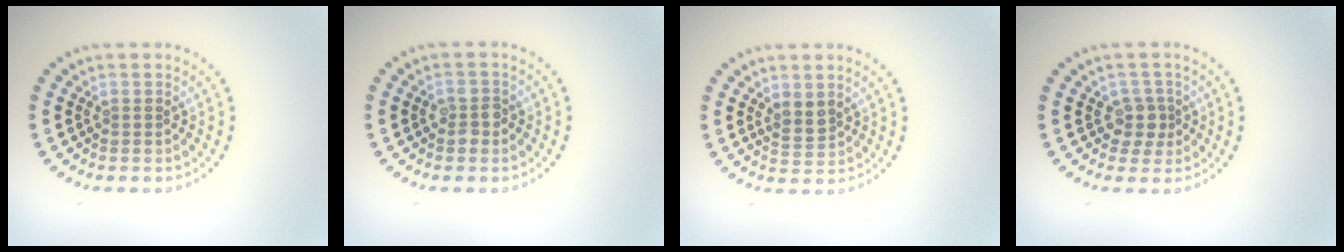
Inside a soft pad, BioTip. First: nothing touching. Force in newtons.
{"total": 1.8, "press": 1.8, "slide": 0.3}
{"total": 1.8, "press": 1.6, "slide": 0.7}
{"total": 2.1, "press": 1.7, "slide": 1.3}